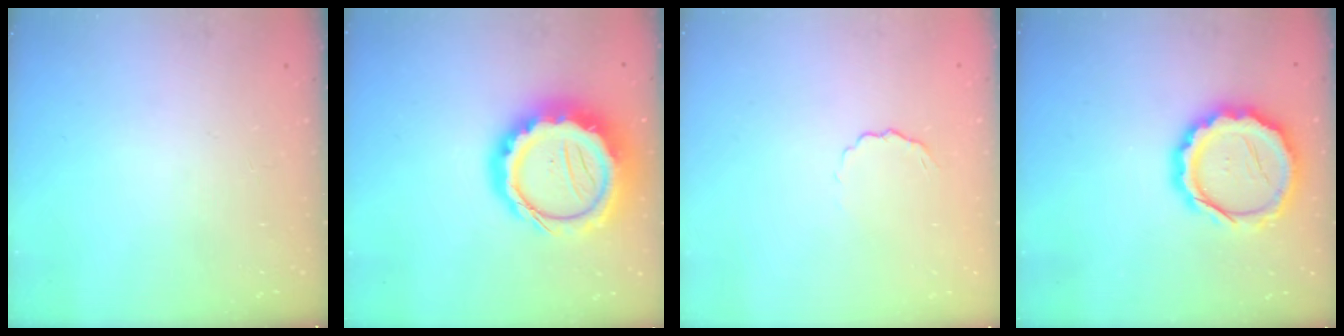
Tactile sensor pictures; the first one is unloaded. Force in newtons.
{"total": 18.9, "press": 18.5, "slide": 4.1}
{"total": 3.4, "press": 3.3, "slide": 0.8}
{"total": 16.0, "press": 15.7, "slide": 3.1}